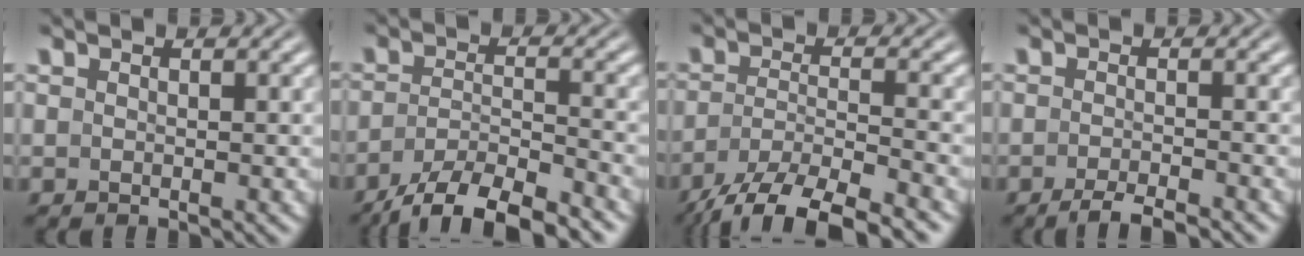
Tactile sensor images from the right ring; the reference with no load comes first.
{"total": 7.3, "force": [-5.6, 2.7, 3.8], "torque": [-0.056, -0.016, -0.082]}
{"total": 8.2, "force": [-5.8, 3.1, 5.0], "torque": [-0.091, -0.029, -0.074]}
{"total": 2.9, "force": [-2.6, 0.2, 1.1], "torque": [-0.021, -0.005, -0.044]}